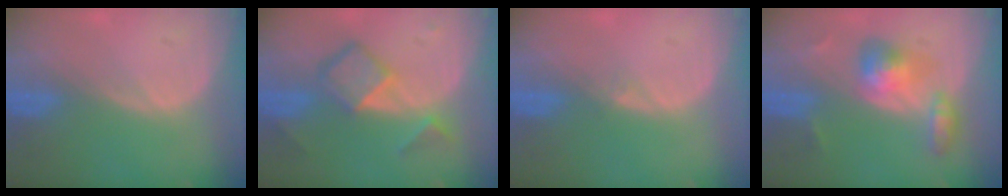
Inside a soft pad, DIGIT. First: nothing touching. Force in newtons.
{"total": 6.8, "press": 5.8, "slide": 3.6}
{"total": 0.6, "press": 0.5, "slide": 0.4}
{"total": 5.7, "press": 5.6, "slide": 1.0}